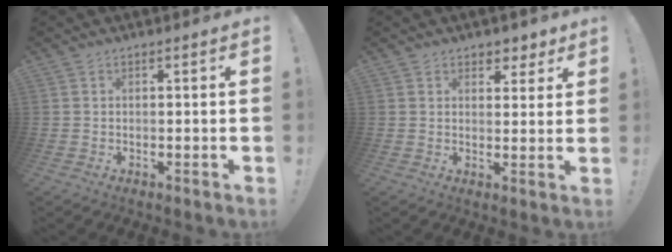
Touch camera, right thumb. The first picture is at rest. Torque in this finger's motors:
{"motor_torque": [0.18, 0.84, -0.26, 0.24, 0.00]}